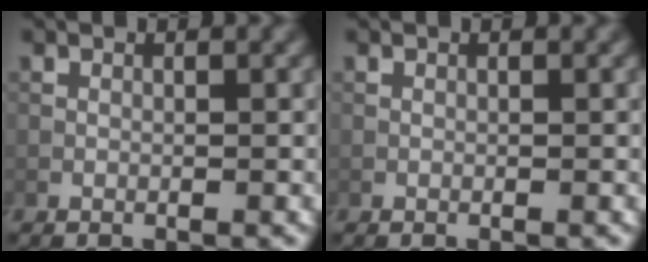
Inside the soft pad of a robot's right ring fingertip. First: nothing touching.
{"total": 0.0}